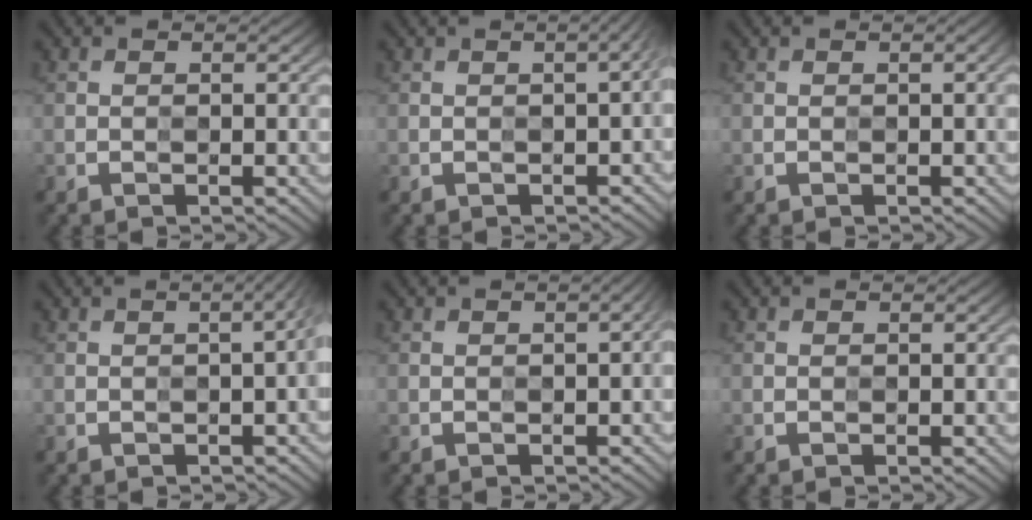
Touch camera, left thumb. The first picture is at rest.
{"total": 2.8, "force": [-0.4, 0.9, 2.7], "torque": [-0.026, 0.009, -0.002]}
{"total": 1.0, "force": [0.0, 0.2, 1.0], "torque": [-0.013, 0.003, -0.001]}
{"total": 3.7, "force": [-0.1, 1.2, 3.6], "torque": [-0.029, 0.012, 0.000]}
{"total": 1.8, "force": [-0.3, 0.5, 1.7], "torque": [-0.016, 0.007, -0.004]}
{"total": 0.0}